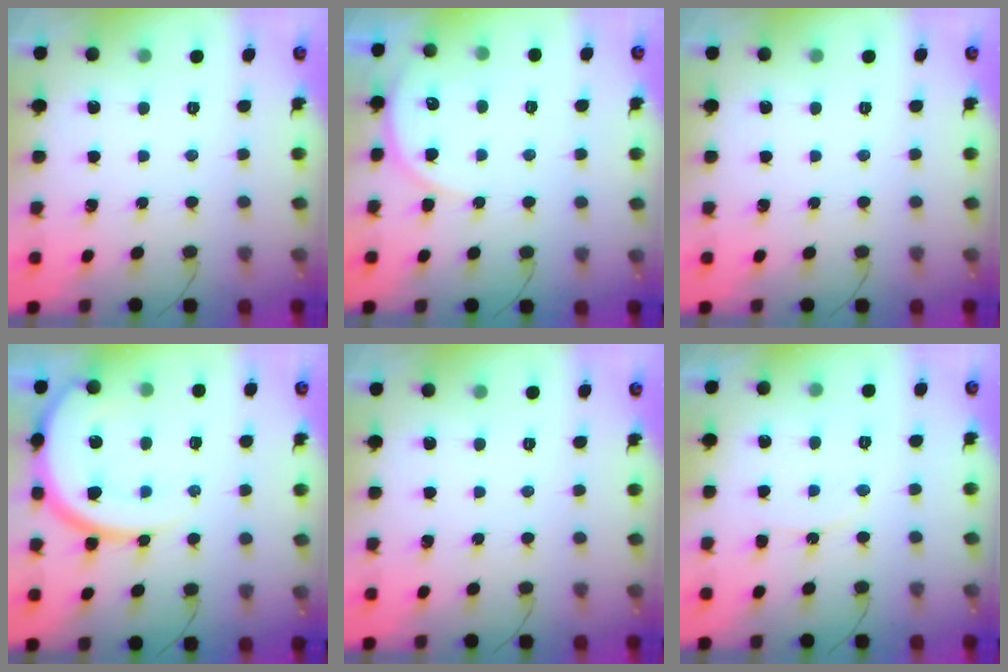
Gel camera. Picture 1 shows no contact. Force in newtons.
{"total": 7.2, "press": 7.2, "slide": 0.4}
{"total": 0.0}
{"total": 14.5, "press": 14.4, "slide": 1.6}
{"total": 0.0}
{"total": 6.1, "press": 6.0, "slide": 0.9}